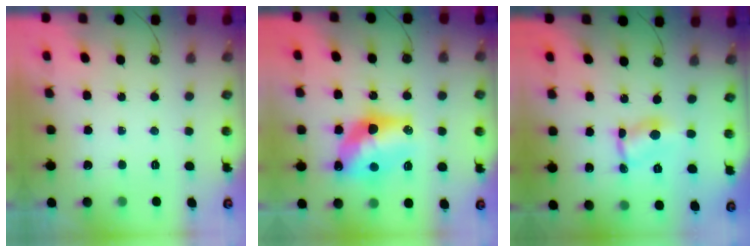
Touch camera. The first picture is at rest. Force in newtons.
{"total": 14.3, "press": 14.3, "slide": 0.8}
{"total": 3.3, "press": 3.3, "slide": 0.1}